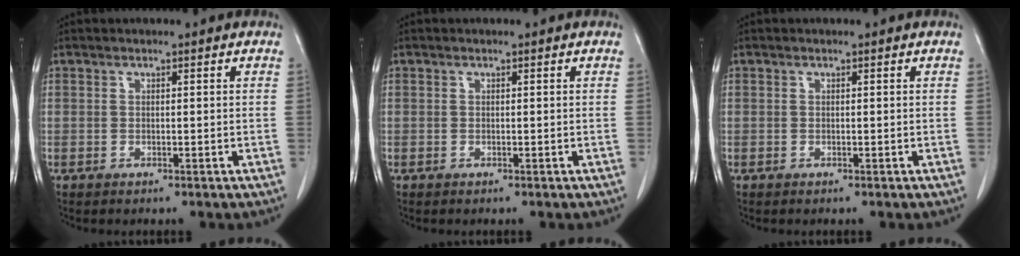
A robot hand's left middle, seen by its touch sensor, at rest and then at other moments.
{"total": 0.0}
{"total": 0.0}